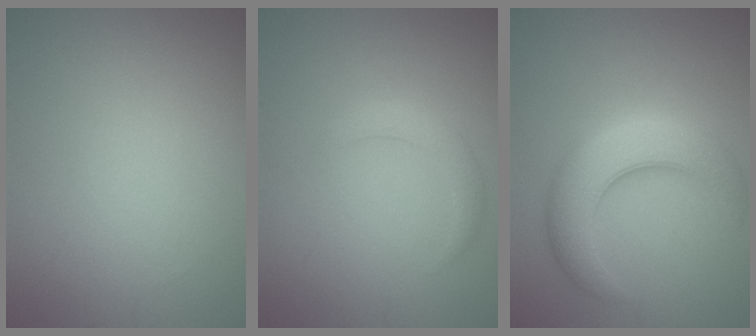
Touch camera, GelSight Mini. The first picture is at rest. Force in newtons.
{"total": 1.8, "press": 1.8, "slide": 0.0}
{"total": 6.4, "press": 6.4, "slide": 0.2}